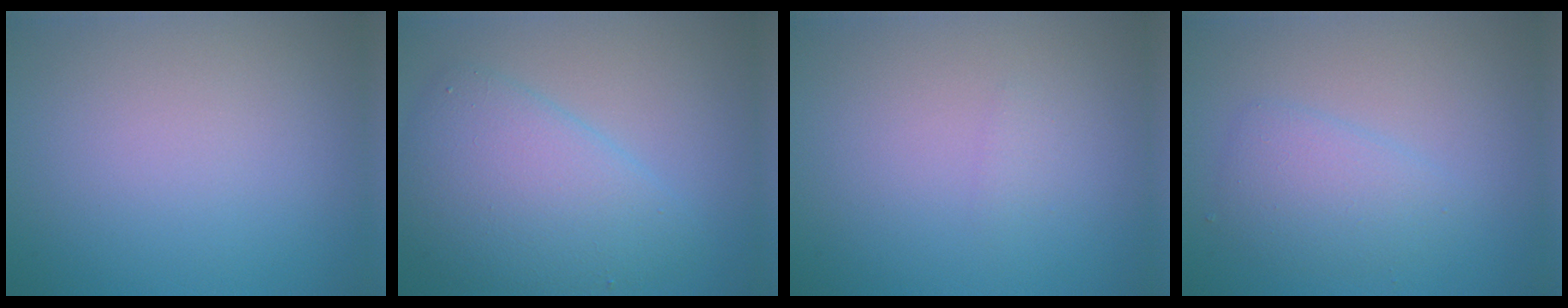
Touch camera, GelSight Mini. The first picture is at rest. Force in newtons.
{"total": 6.2, "press": 6.2, "slide": 0.1}
{"total": 0.5, "press": 0.5, "slide": 0.0}
{"total": 2.7, "press": 2.7, "slide": 0.0}